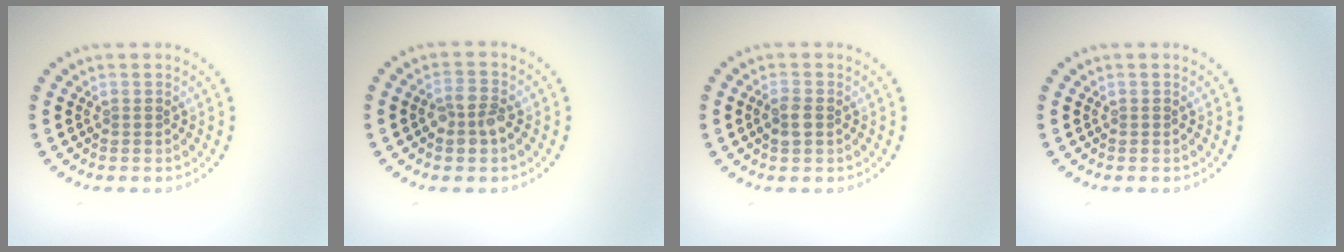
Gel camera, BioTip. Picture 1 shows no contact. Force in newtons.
{"total": 2.4, "press": 2.4, "slide": 0.5}
{"total": 1.6, "press": 1.6, "slide": 0.3}
{"total": 0.0}